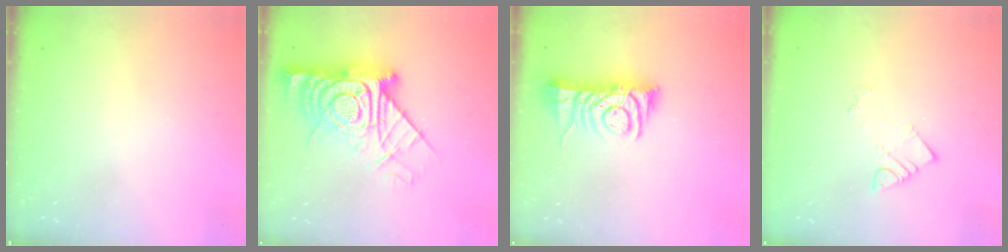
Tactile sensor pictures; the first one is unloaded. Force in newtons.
{"total": 20.5, "press": 20.4, "slide": 1.7}
{"total": 9.1, "press": 9.1, "slide": 1.2}
{"total": 4.1, "press": 4.1, "slide": 0.2}